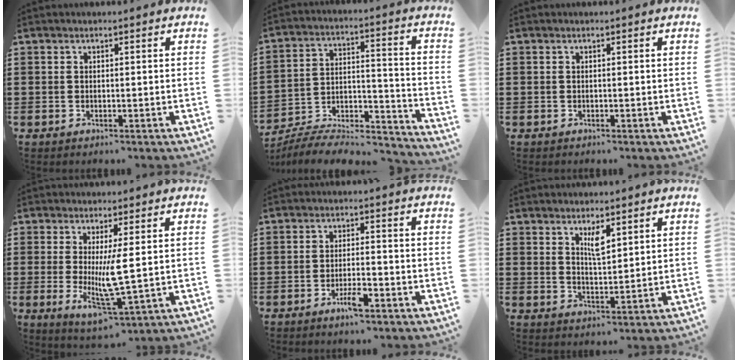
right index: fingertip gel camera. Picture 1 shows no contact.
{"total": 7.5, "force": [-6.9, 1.8, 2.3], "torque": [-0.039, 0.007, -0.138]}
{"total": 0.0}
{"total": 7.0, "force": [0.3, 1.5, 6.9], "torque": [-0.125, -0.024, 0.002]}
{"total": 4.1, "force": [-2.3, 0.8, 3.3], "torque": [-0.067, -0.004, -0.044]}
{"total": 3.6, "force": [2.2, 1.1, 2.6], "torque": [-0.048, 0.002, 0.035]}